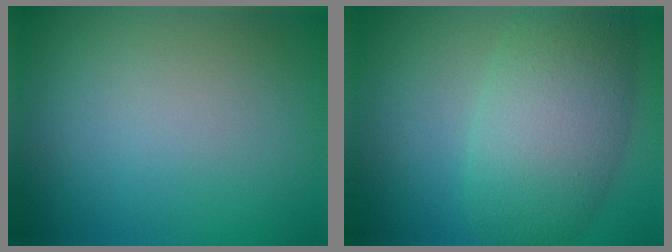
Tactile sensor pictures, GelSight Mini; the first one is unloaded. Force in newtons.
{"total": 7.8, "press": 7.8, "slide": 0.4}